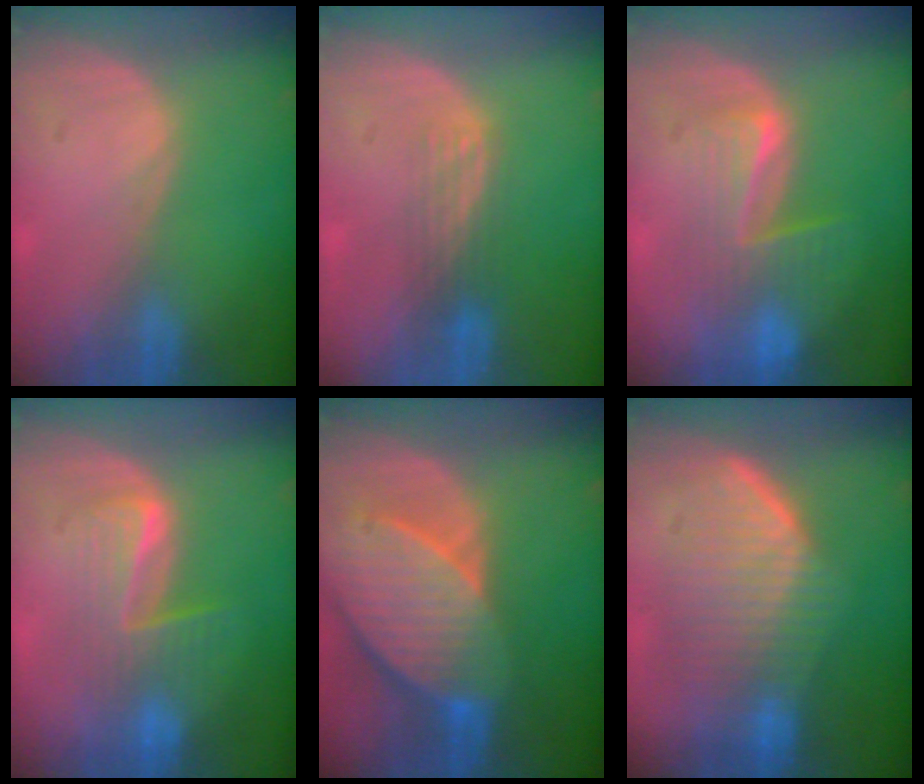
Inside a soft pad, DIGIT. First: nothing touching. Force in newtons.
{"total": 2.9, "press": 2.7, "slide": 1.2}
{"total": 6.9, "press": 6.7, "slide": 1.8}
{"total": 6.3, "press": 6.2, "slide": 1.5}
{"total": 10.6, "press": 9.3, "slide": 5.0}
{"total": 8.9, "press": 8.7, "slide": 2.0}